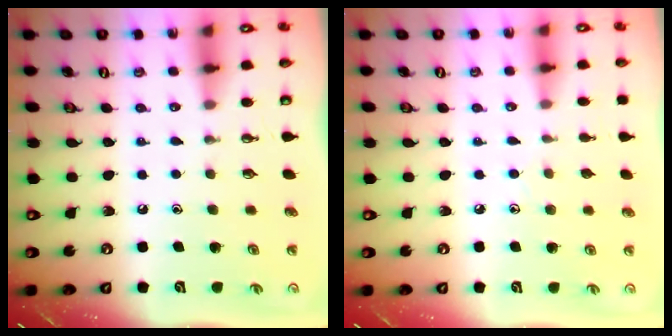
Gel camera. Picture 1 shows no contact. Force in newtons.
{"total": 4.6, "press": 4.5, "slide": 0.5}